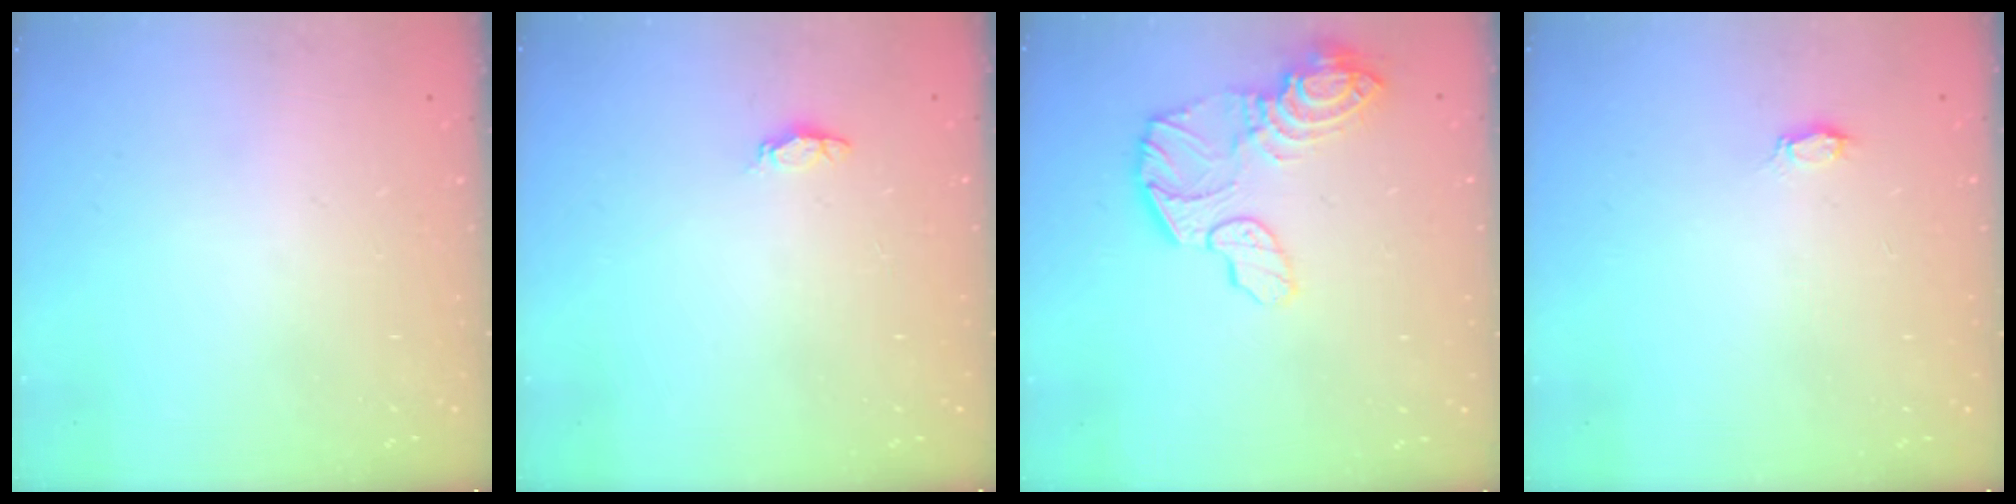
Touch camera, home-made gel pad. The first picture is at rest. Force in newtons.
{"total": 3.3, "press": 3.2, "slide": 0.6}
{"total": 14.9, "press": 14.8, "slide": 1.6}
{"total": 2.1, "press": 2.1, "slide": 0.3}